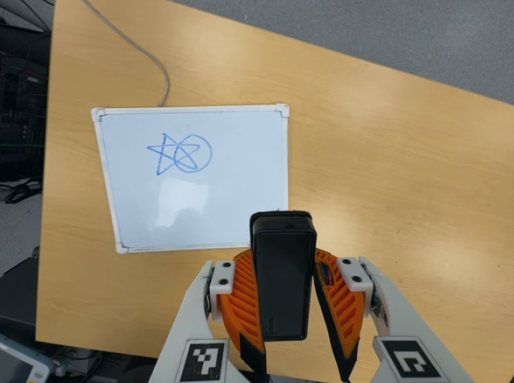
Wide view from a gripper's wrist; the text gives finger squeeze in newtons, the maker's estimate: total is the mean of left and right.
{"total": 8.8, "left": 7.6, "right": 10.1}